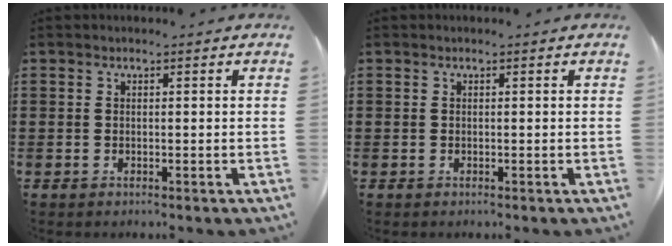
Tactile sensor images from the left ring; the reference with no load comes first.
{"total": 0.0}